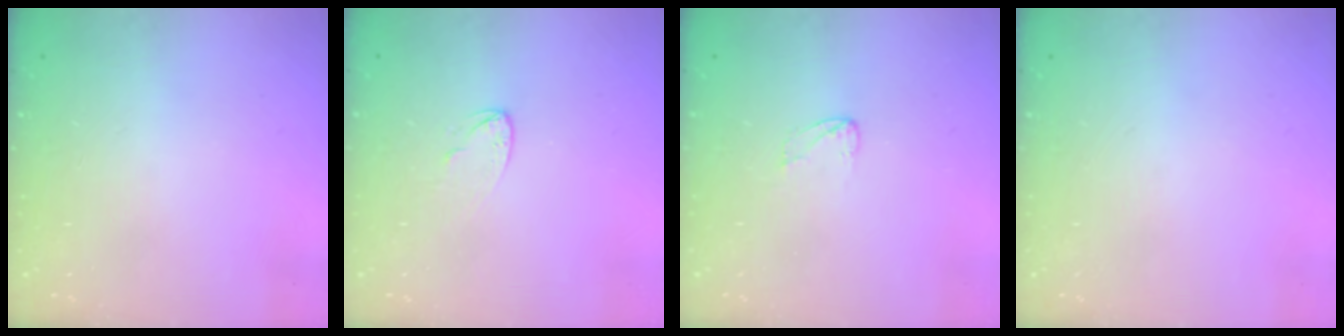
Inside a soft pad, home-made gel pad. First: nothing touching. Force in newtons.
{"total": 3.6, "press": 3.6, "slide": 0.2}
{"total": 3.6, "press": 3.6, "slide": 0.2}
{"total": 0.0}